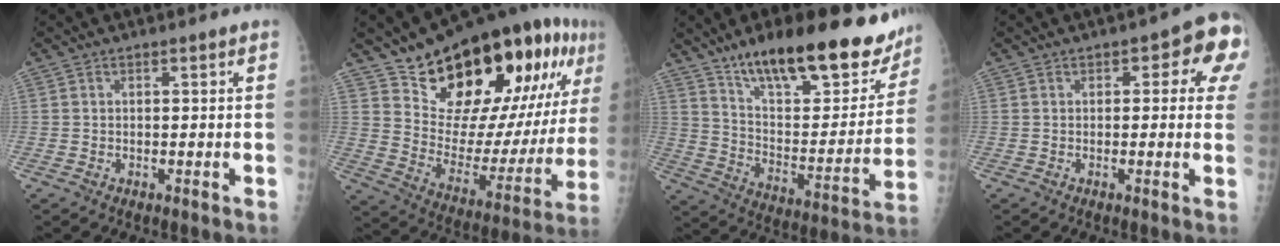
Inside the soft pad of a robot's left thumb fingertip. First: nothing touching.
{"total": 29.3, "force": [16.5, 12.3, 20.9], "torque": [-0.272, -0.051, 0.264]}
{"total": 27.5, "force": [19.8, 9.6, 16.5], "torque": [-0.203, -0.079, 0.301]}
{"total": 7.6, "force": [2.0, 3.9, 6.2], "torque": [-0.029, 0.010, 0.010]}